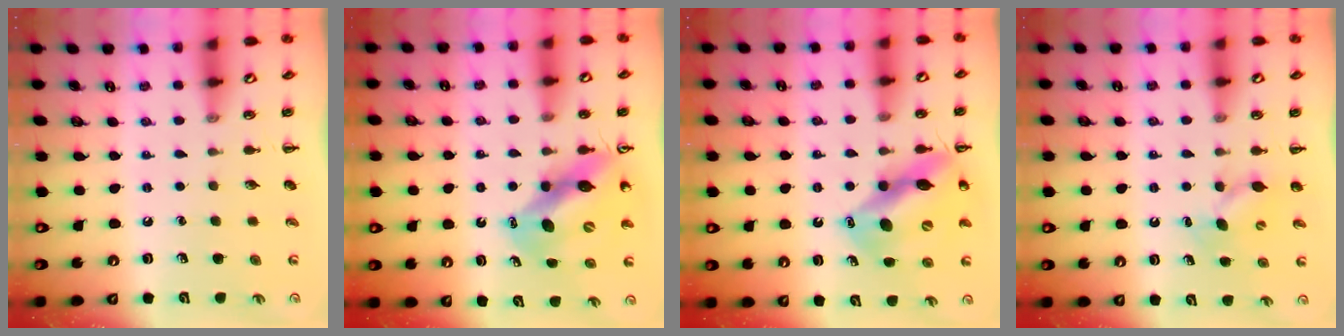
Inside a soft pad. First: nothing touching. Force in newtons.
{"total": 11.0, "press": 10.5, "slide": 3.4}
{"total": 14.3, "press": 13.8, "slide": 3.7}
{"total": 6.1, "press": 6.0, "slide": 1.4}